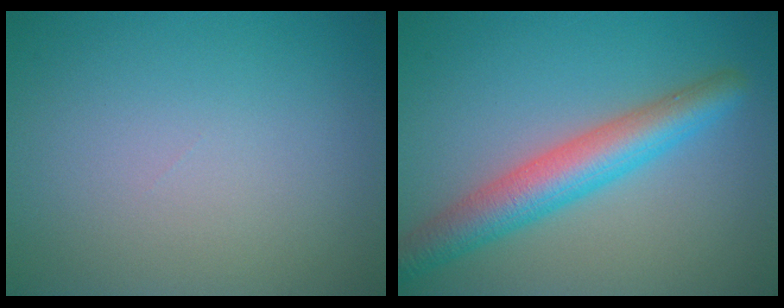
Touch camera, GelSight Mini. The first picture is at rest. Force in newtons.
{"total": 5.6, "press": 5.6, "slide": 0.2}